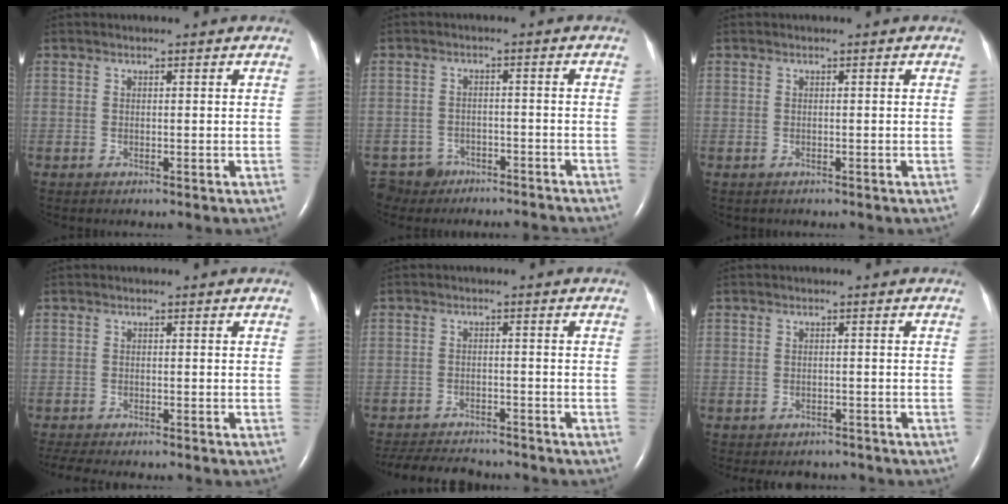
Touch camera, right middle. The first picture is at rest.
{"total": 6.3, "force": [-5.5, 3.0, -0.2], "torque": [0.005, 0.004, -0.085]}
{"total": 0.0}
{"total": 5.9, "force": [-5.1, 1.1, 2.9], "torque": [-0.046, -0.007, -0.073]}
{"total": 9.9, "force": [-9.2, 2.1, 3.1], "torque": [-0.057, -0.007, -0.134]}
{"total": 4.3, "force": [-3.8, 1.9, 0.6], "torque": [-0.010, 0.002, -0.044]}